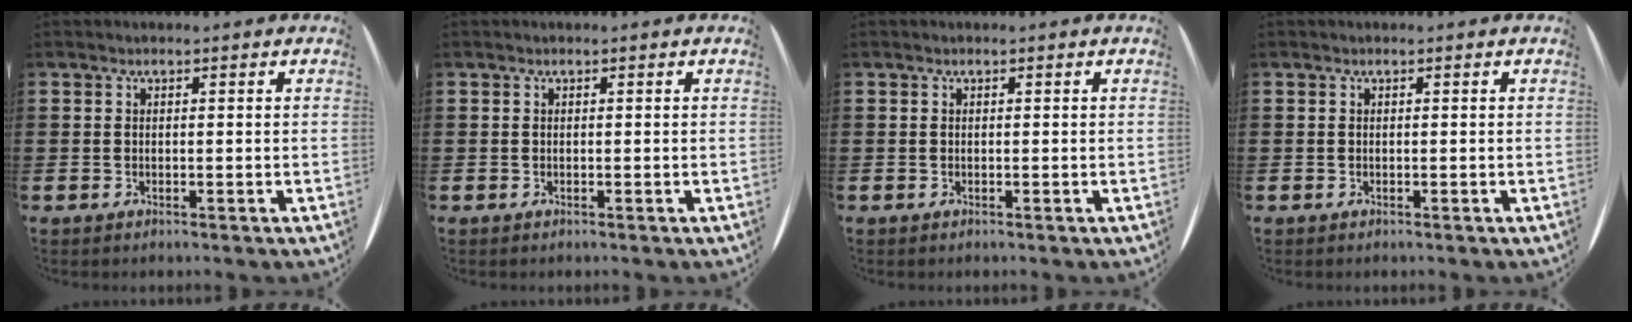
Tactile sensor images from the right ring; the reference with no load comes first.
{"total": 0.0}
{"total": 0.0}
{"total": 0.0}